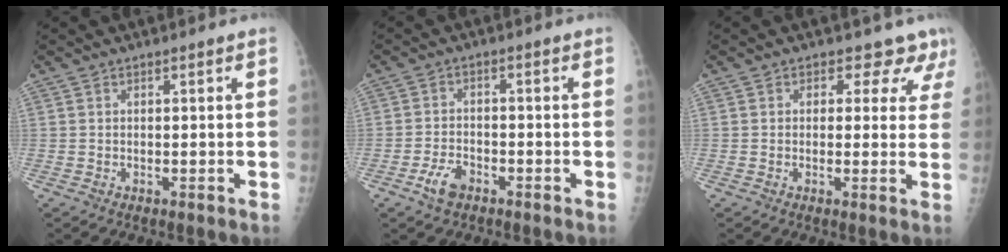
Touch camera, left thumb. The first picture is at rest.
{"total": 4.4, "force": [-2.7, 2.5, 2.4], "torque": [-0.044, 0.015, -0.047]}
{"total": 6.1, "force": [4.4, 4.0, 1.4], "torque": [0.029, -0.016, 0.030]}